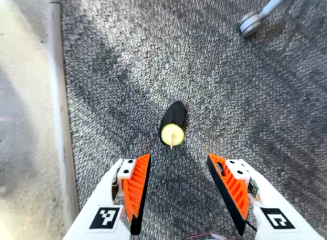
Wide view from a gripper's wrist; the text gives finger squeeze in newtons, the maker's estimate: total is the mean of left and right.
{"total": 0.0}